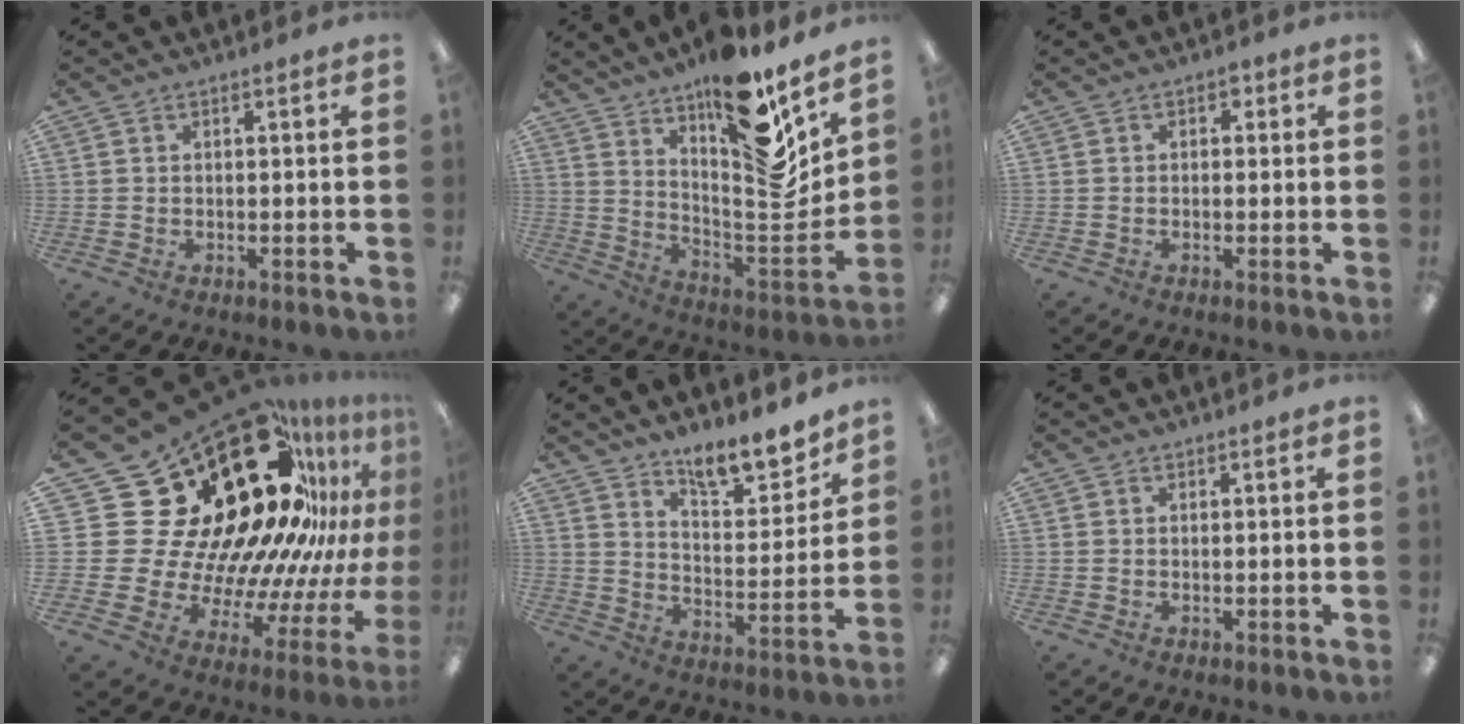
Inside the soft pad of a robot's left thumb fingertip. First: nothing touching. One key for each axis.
{"total": 19.1, "fx": 13.5, "fy": 4.7, "fz": 12.7, "tx": -0.174, "ty": -0.125, "tz": 0.217}
{"total": 1.7, "fx": 0.0, "fy": 1.4, "fz": 1.0, "tx": -0.011, "ty": 0.006, "tz": -0.003}
{"total": 40.3, "fx": 18.2, "fy": 23.5, "fz": 27.3, "tx": -0.378, "ty": -0.219, "tz": 0.403}
{"total": 11.2, "fx": 9.3, "fy": 3.7, "fz": 4.9, "tx": -0.050, "ty": -0.071, "tz": 0.161}
{"total": 0.0}